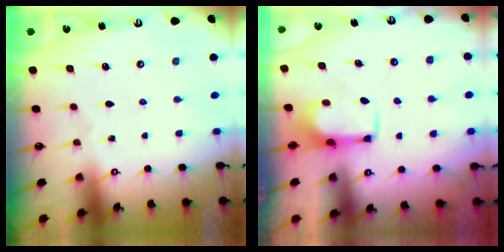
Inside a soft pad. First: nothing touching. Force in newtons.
{"total": 2.1, "press": 2.1, "slide": 0.5}